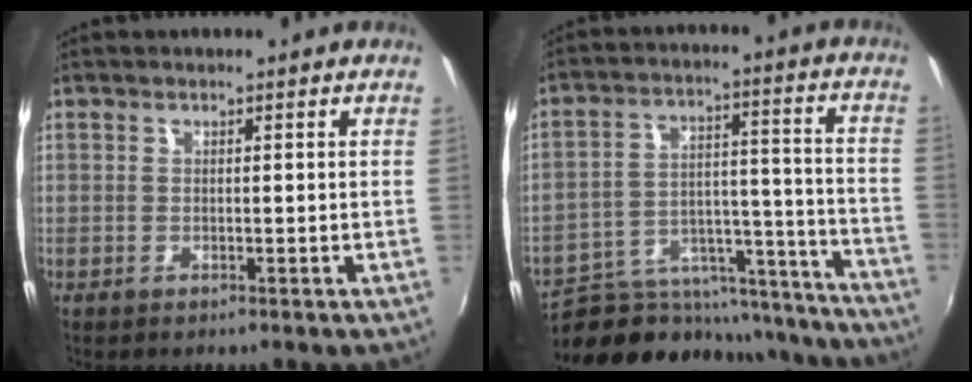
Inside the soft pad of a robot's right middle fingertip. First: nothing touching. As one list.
[{"total": 25.5, "force": [-21.0, 10.2, 10.1], "torque": [-0.167, 0.035, -0.262]}]